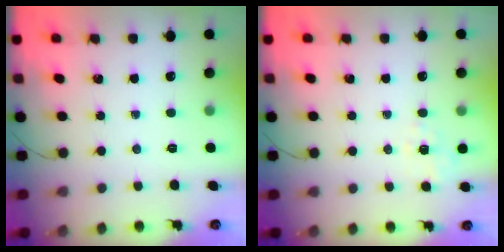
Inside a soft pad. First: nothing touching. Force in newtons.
{"total": 2.1, "press": 1.3, "slide": 1.7}